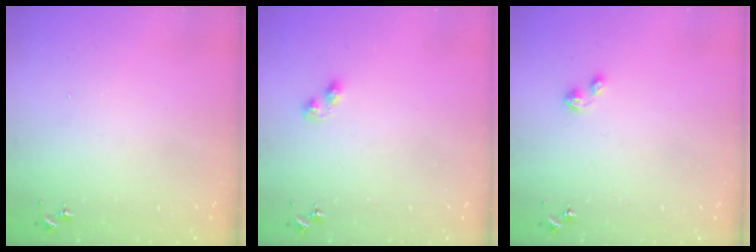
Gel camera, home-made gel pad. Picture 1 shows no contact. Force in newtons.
{"total": 3.6, "press": 3.6, "slide": 0.4}
{"total": 2.2, "press": 2.2, "slide": 0.2}